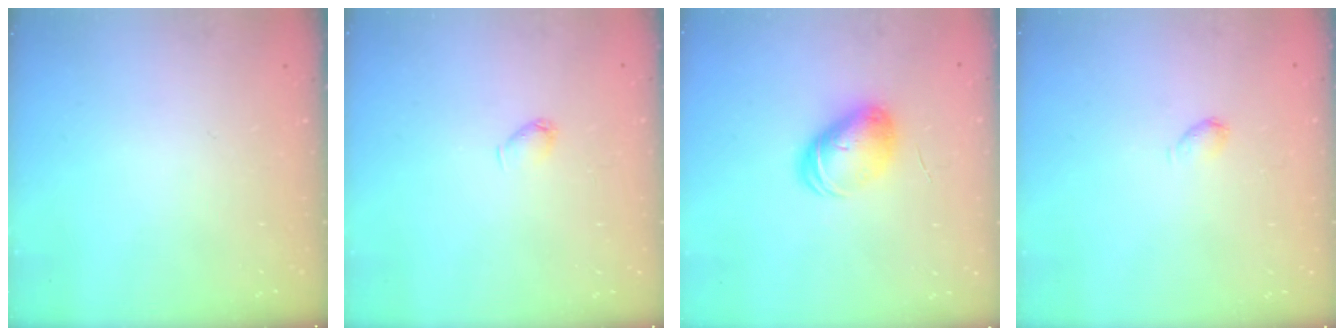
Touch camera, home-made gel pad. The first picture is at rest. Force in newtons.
{"total": 3.0, "press": 3.0, "slide": 0.3}
{"total": 8.6, "press": 8.6, "slide": 0.7}
{"total": 3.0, "press": 3.0, "slide": 0.5}